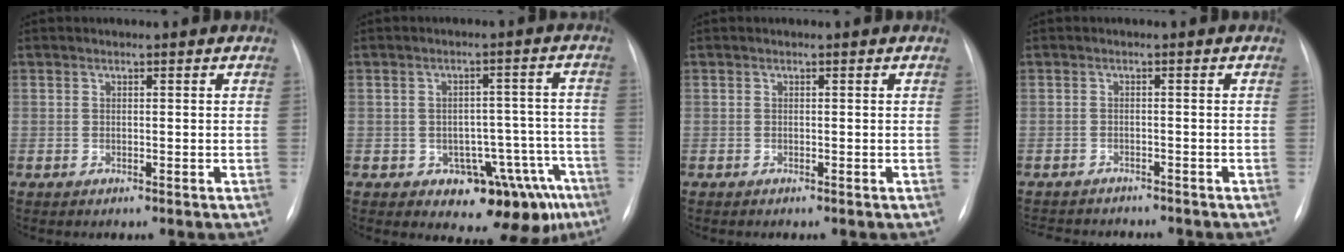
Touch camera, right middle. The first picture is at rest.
{"total": 12.1, "force": [-7.1, 6.5, 7.3], "torque": [-0.052, 0.037, -0.088]}
{"total": 0.0}
{"total": 8.6, "force": [-7.8, 2.7, 2.6], "torque": [-0.046, -0.001, -0.101]}